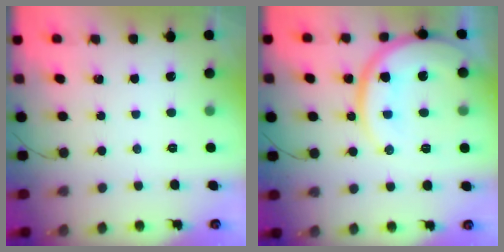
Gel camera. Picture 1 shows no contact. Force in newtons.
{"total": 16.9, "press": 16.9, "slide": 1.3}